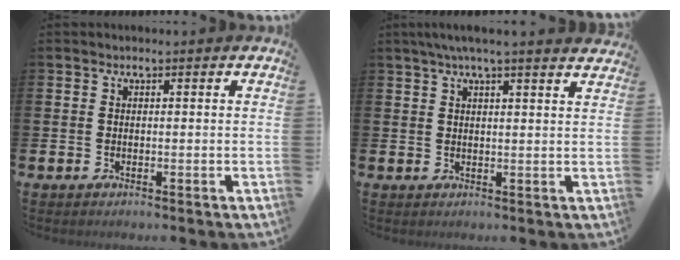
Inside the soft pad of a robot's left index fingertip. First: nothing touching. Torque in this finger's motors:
{"motor_torque": [1.04, -1.10, 0.46, 0.21]}